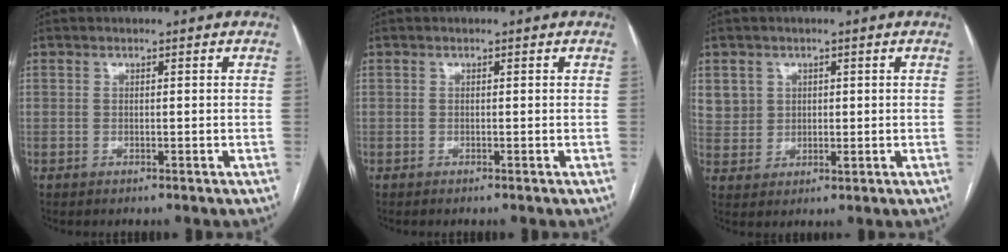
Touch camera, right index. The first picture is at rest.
{"total": 0.0}
{"total": 5.1, "force": [2.2, 4.6, 0.7], "torque": [-0.010, 0.006, 0.049]}